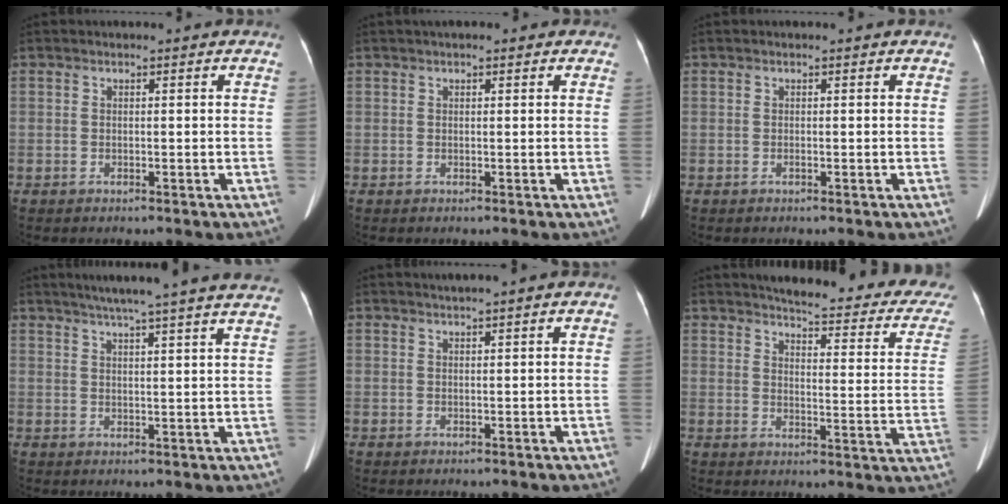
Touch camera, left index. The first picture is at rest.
{"total": 2.3, "force": [1.5, 0.9, 1.5], "torque": [-0.019, 0.019, 0.016]}
{"total": 0.0}
{"total": 17.1, "force": [14.5, -0.6, 8.9], "torque": [-0.139, 0.012, 0.180]}
{"total": 2.0, "force": [1.3, 0.0, 1.6], "torque": [-0.030, 0.013, 0.022]}
{"total": 22.6, "force": [20.0, 3.9, 9.8], "torque": [-0.109, -0.065, 0.210]}